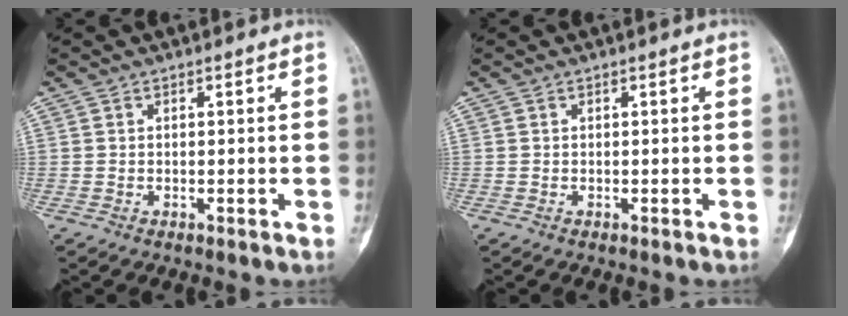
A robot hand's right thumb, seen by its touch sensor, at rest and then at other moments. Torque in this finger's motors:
{"motor_torque": [0.02, 0.00, 0.05, 0.00, 0.01]}